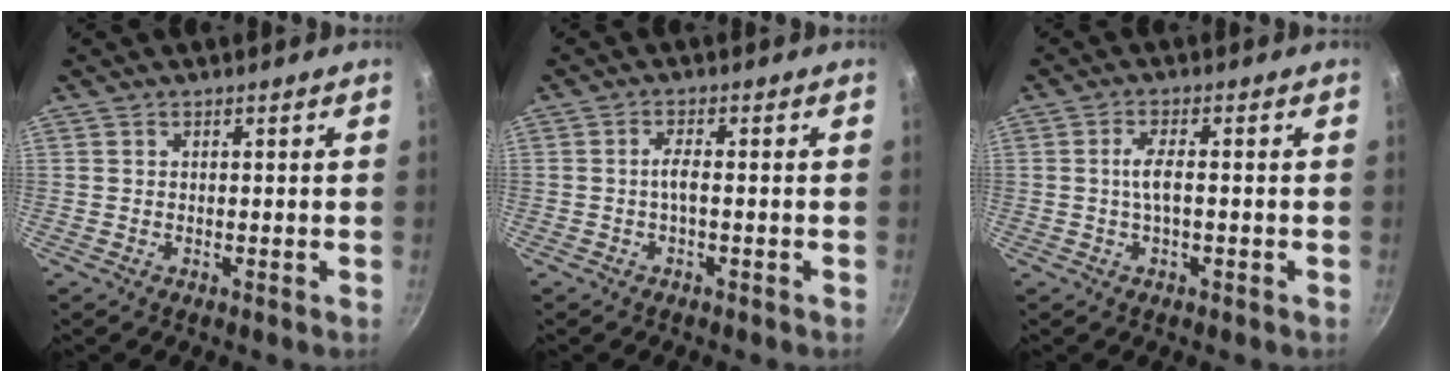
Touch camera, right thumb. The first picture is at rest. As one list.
[{"total": 2.2, "force": [-0.6, 0.5, 2.1], "torque": [-0.052, 0.010, -0.015]}, {"total": 3.8, "force": [-0.4, 1.3, 3.5], "torque": [-0.072, 0.008, -0.013]}]